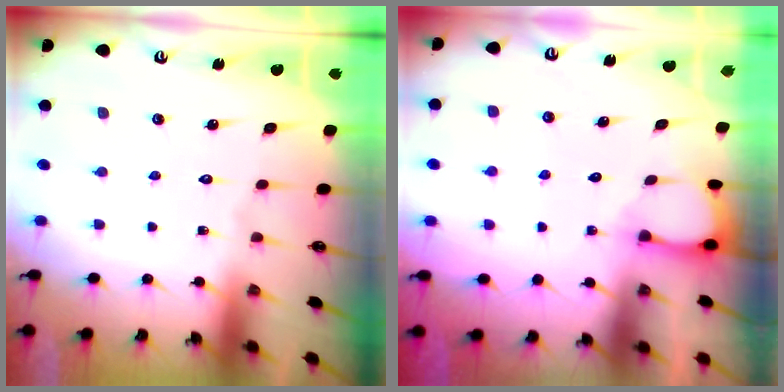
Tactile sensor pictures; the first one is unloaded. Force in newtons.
{"total": 2.3, "press": 2.3, "slide": 0.3}